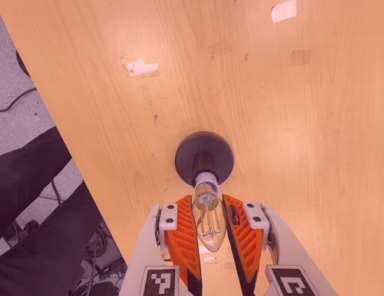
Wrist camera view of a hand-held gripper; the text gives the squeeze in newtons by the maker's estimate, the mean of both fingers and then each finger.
{"total": 13.2, "left": 13.7, "right": 12.7}